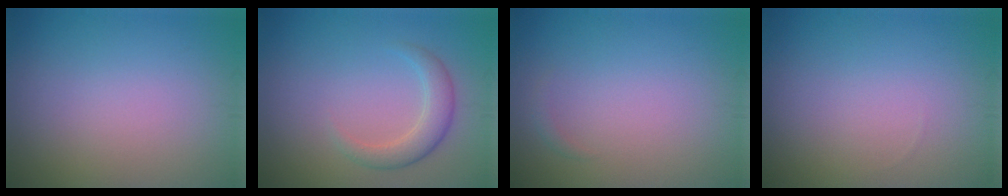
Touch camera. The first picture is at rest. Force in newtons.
{"total": 2.7, "press": 2.7, "slide": 0.2}
{"total": 0.5, "press": 0.5, "slide": 0.0}
{"total": 0.0}